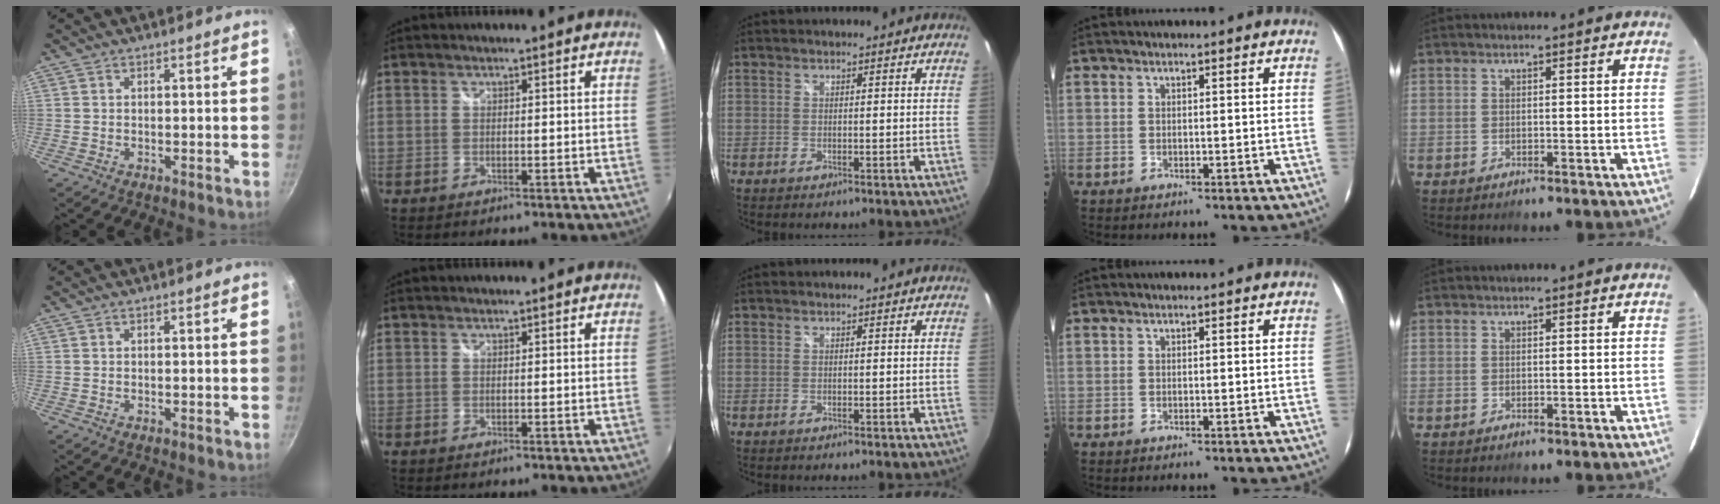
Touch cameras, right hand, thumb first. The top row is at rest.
{}